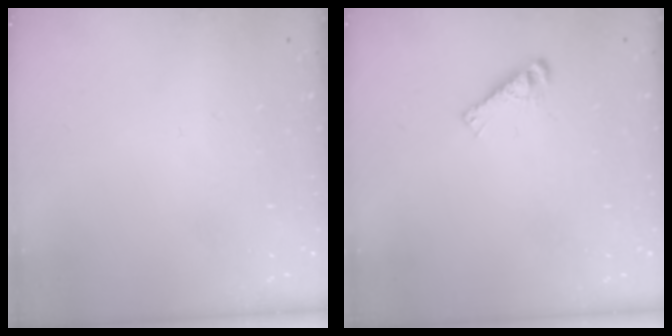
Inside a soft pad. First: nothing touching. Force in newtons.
{"total": 4.7, "press": 4.7, "slide": 0.6}